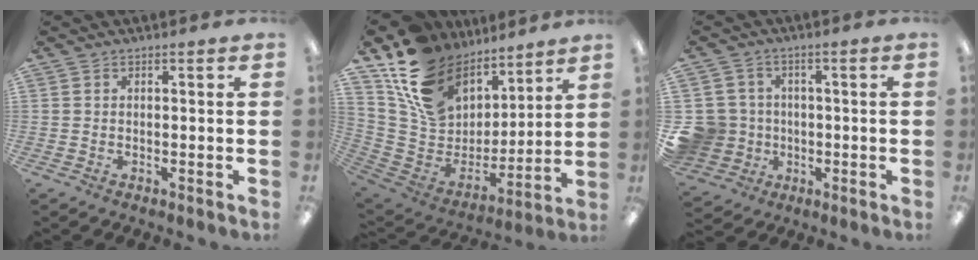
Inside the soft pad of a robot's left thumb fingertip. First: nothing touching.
{"total": 18.4, "force": [11.3, 12.4, 7.5], "torque": [-0.150, -0.065, 0.217]}
{"total": 9.9, "force": [-1.2, 9.5, 2.4], "torque": [-0.089, 0.020, -0.014]}